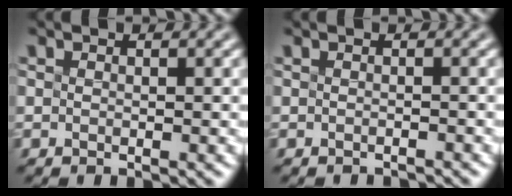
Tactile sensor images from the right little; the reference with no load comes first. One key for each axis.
{"total": 1.2, "fx": -1.1, "fy": 0.0, "fz": 0.3, "tx": 0.003, "ty": -0.011, "tz": -0.019}